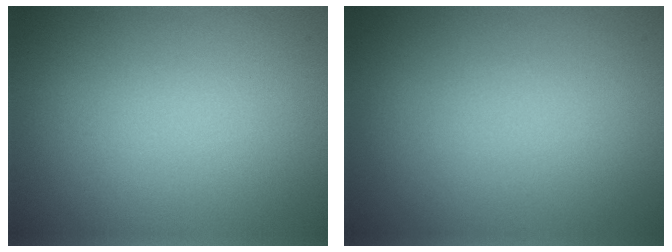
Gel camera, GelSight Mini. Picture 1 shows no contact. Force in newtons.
{"total": 0.0}